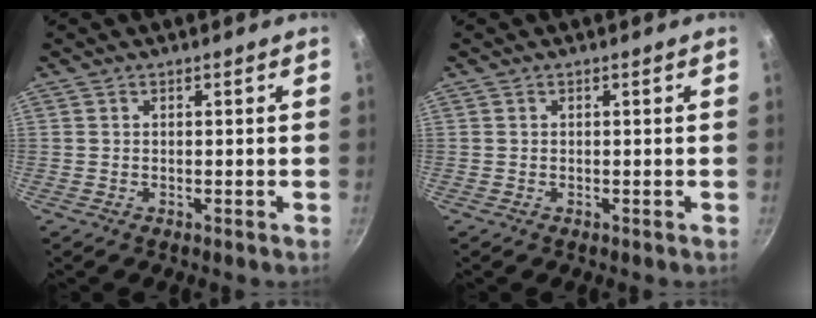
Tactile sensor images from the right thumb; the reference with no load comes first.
{"total": 0.0}